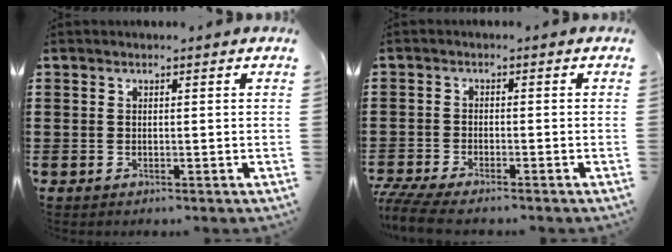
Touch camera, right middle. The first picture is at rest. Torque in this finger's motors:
{"motor_torque": [1.07, -0.37, 0.30, 0.04]}